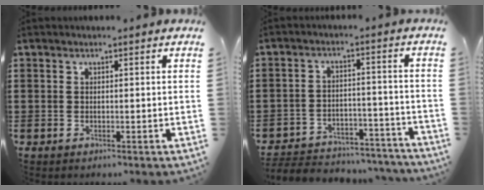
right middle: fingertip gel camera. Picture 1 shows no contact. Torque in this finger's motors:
{"motor_torque": [0.72, -0.31, 0.24, 0.13]}